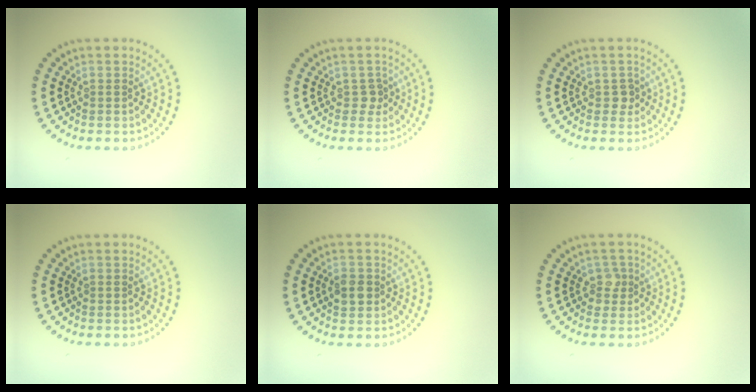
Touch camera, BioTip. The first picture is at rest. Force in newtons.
{"total": 1.2, "press": 0.9, "slide": 0.7}
{"total": 1.1, "press": 1.0, "slide": 0.4}
{"total": 0.0}
{"total": 1.8, "press": 1.7, "slide": 0.4}
{"total": 1.5, "press": 1.3, "slide": 0.8}